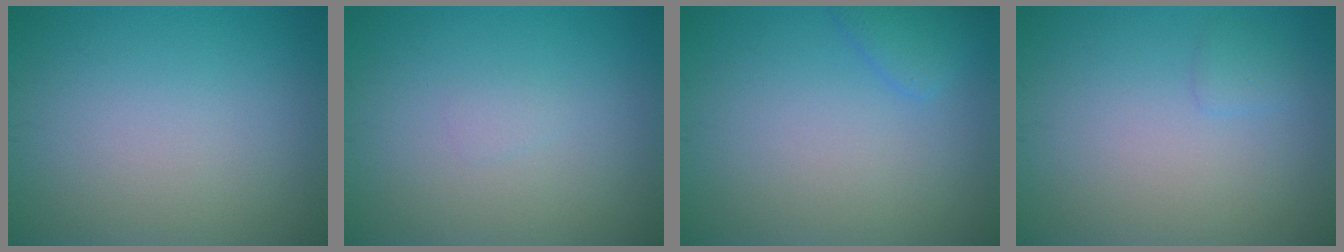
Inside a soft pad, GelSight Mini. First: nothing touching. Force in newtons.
{"total": 0.6, "press": 0.6, "slide": 0.1}
{"total": 1.6, "press": 1.6, "slide": 0.2}
{"total": 0.8, "press": 0.8, "slide": 0.1}